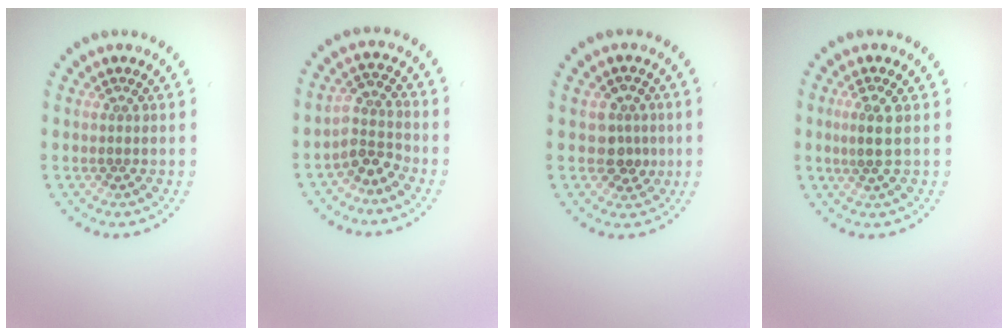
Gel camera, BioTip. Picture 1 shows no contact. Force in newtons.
{"total": 2.9, "press": 2.1, "slide": 2.0}
{"total": 2.6, "press": 2.4, "slide": 0.9}
{"total": 2.0, "press": 1.8, "slide": 0.9}